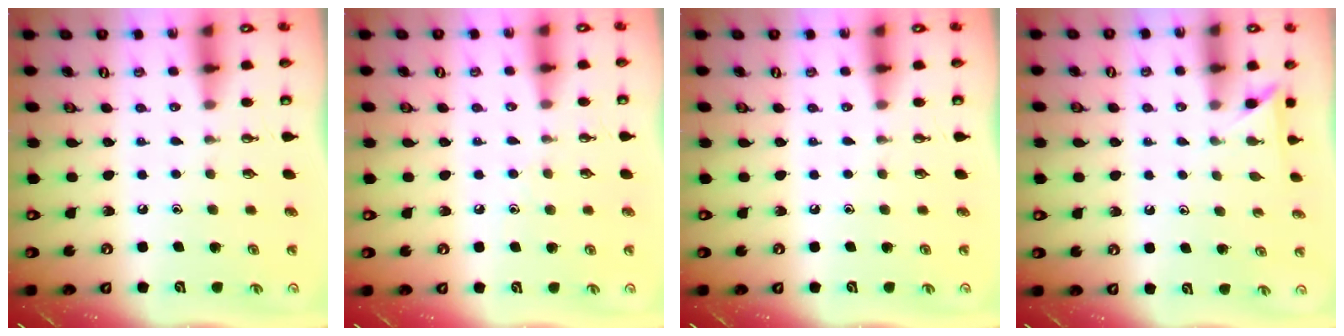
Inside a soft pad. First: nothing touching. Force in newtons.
{"total": 5.6, "press": 5.6, "slide": 0.5}
{"total": 0.0}
{"total": 2.3, "press": 2.3, "slide": 0.2}